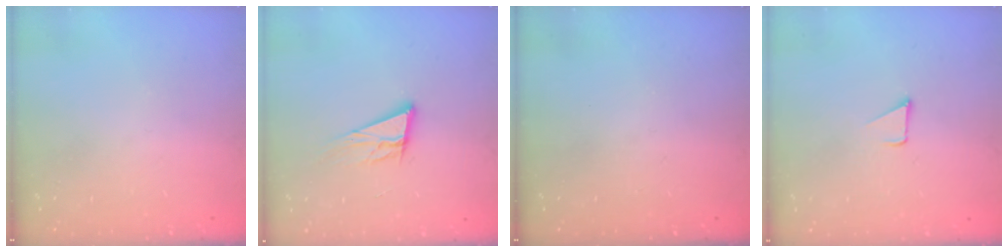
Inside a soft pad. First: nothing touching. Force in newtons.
{"total": 12.2, "press": 11.7, "slide": 3.4}
{"total": 0.0}
{"total": 1.5, "press": 1.5, "slide": 0.1}